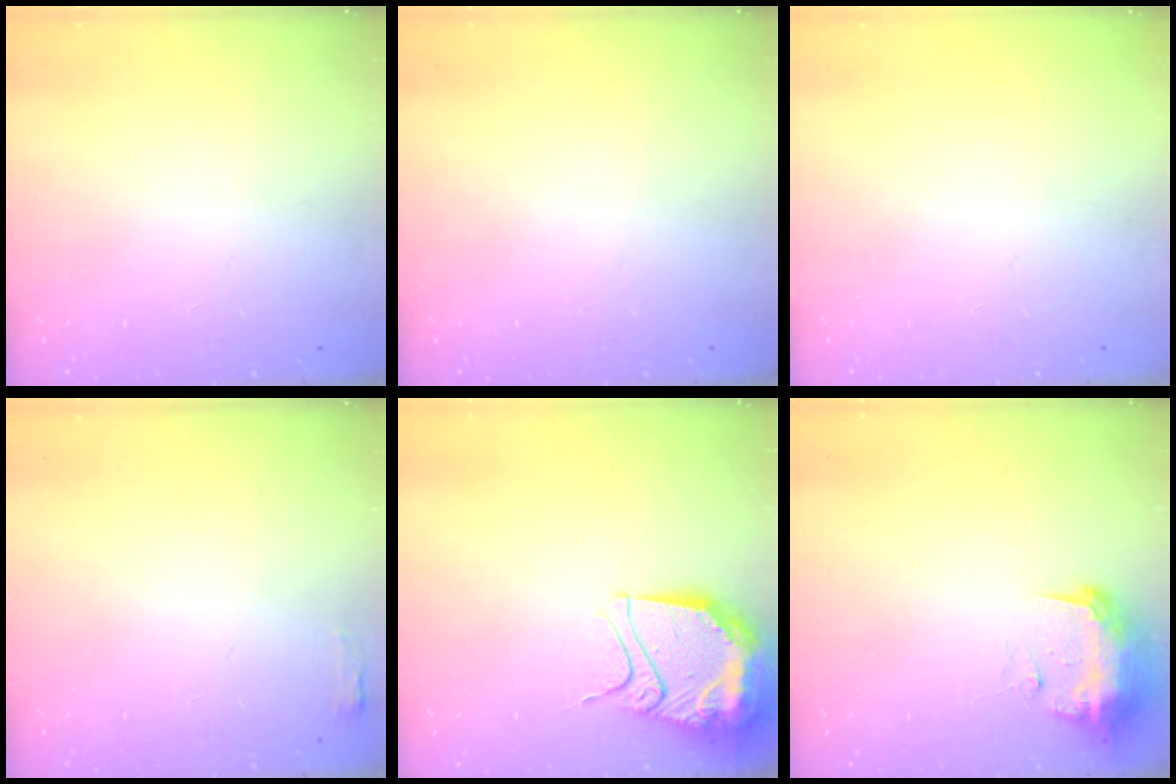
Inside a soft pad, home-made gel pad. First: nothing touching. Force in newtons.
{"total": 0.0}
{"total": 0.0}
{"total": 2.7, "press": 2.6, "slide": 0.8}
{"total": 14.2, "press": 14.2, "slide": 1.4}
{"total": 11.4, "press": 11.4, "slide": 1.1}